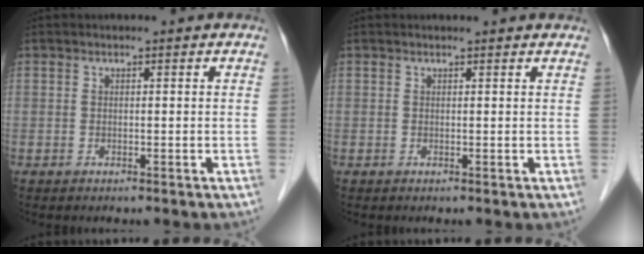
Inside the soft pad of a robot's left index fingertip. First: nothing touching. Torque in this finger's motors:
{"motor_torque": [0.10, -0.03, 0.01, 0.01]}